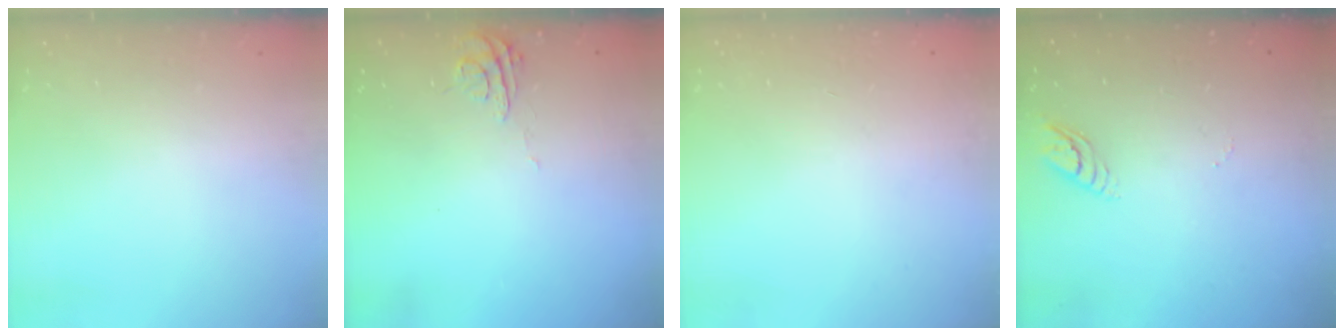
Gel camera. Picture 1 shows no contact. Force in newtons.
{"total": 5.3, "press": 5.3, "slide": 0.4}
{"total": 0.0}
{"total": 3.8, "press": 3.8, "slide": 0.6}